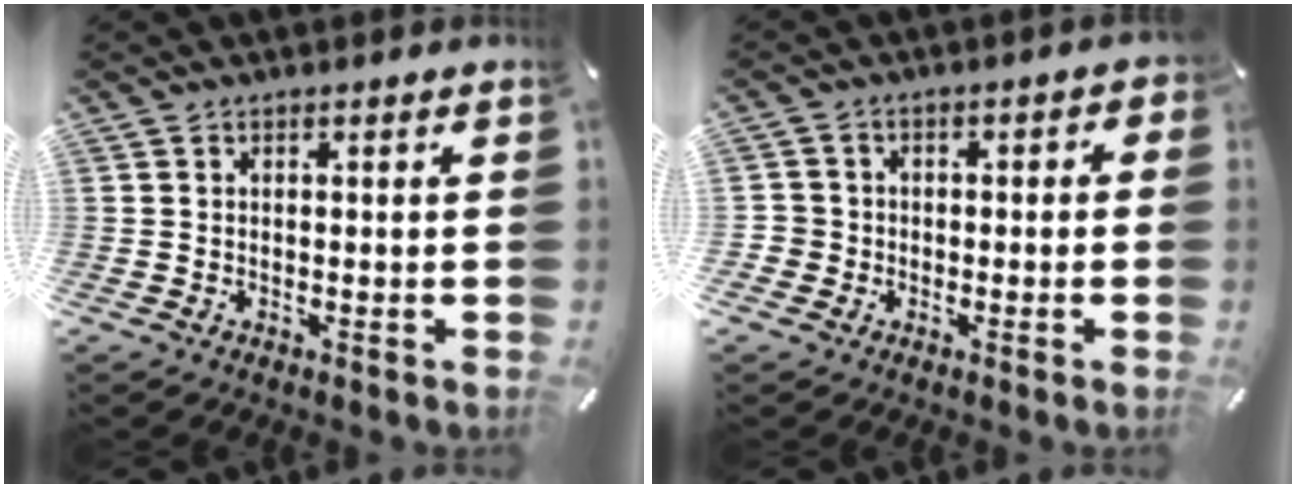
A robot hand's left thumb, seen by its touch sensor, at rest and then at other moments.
{"total": 4.4, "force": [-1.7, 4.0, 0.7], "torque": [-0.016, 0.018, -0.032]}